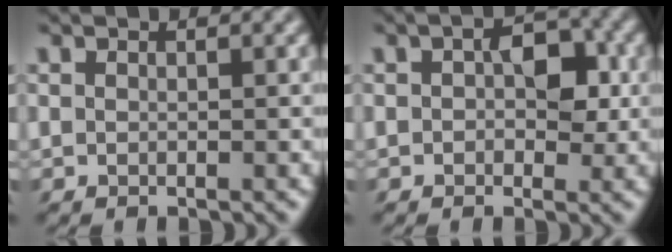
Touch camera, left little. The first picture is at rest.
{"total": 5.3, "force": [0.2, 3.3, 4.1], "torque": [-0.066, 0.003, 0.001]}